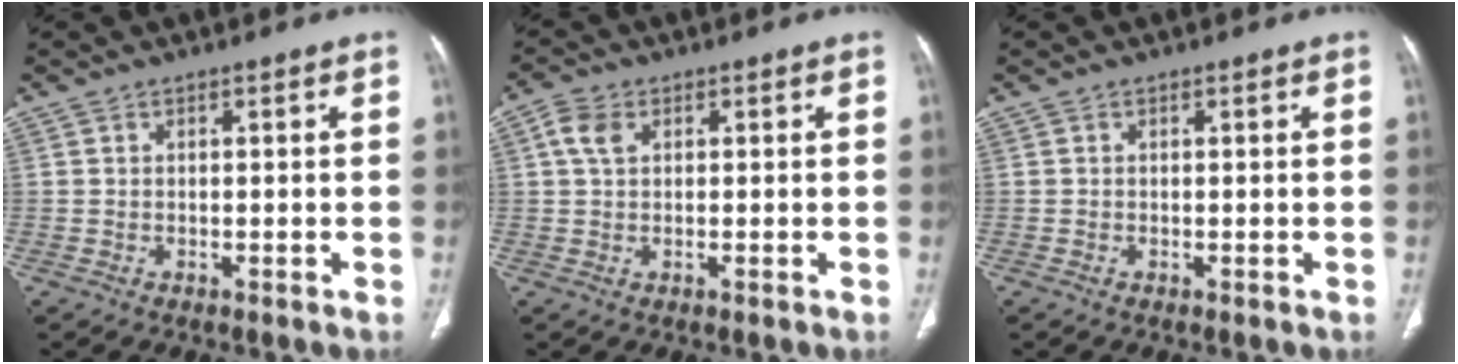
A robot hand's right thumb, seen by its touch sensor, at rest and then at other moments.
{"total": 3.8, "force": [1.0, 2.5, 2.7], "torque": [-0.061, 0.005, 0.019]}
{"total": 0.0}